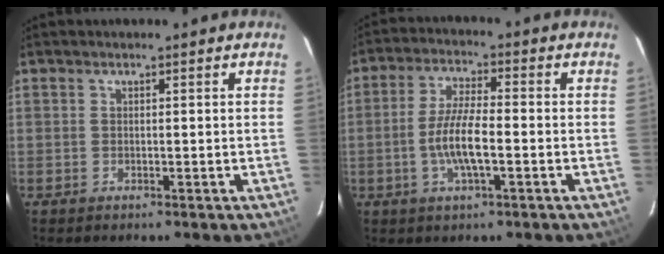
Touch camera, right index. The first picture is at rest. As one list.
[{"total": 7.7, "force": [-2.0, 1.7, 7.3], "torque": [-0.146, 0.002, -0.042]}]